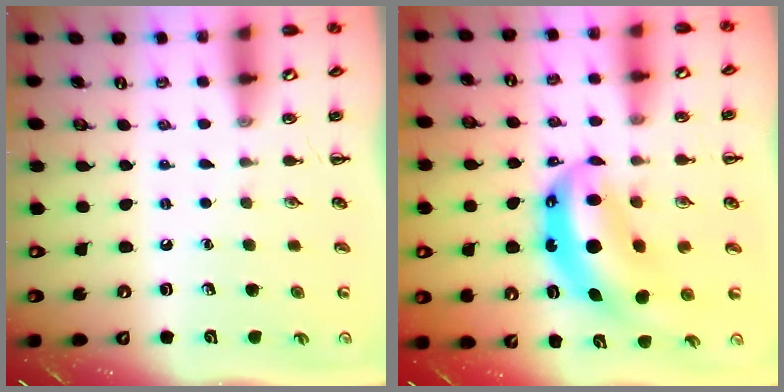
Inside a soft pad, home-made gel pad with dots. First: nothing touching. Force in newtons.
{"total": 9.8, "press": 9.5, "slide": 2.4}